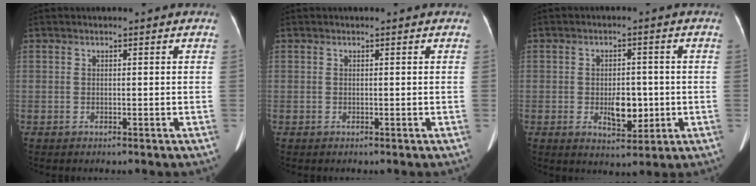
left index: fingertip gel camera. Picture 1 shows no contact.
{"total": 0.0}
{"total": 5.5, "force": [-1.1, 2.9, 4.5], "torque": [-0.074, -0.004, -0.010]}